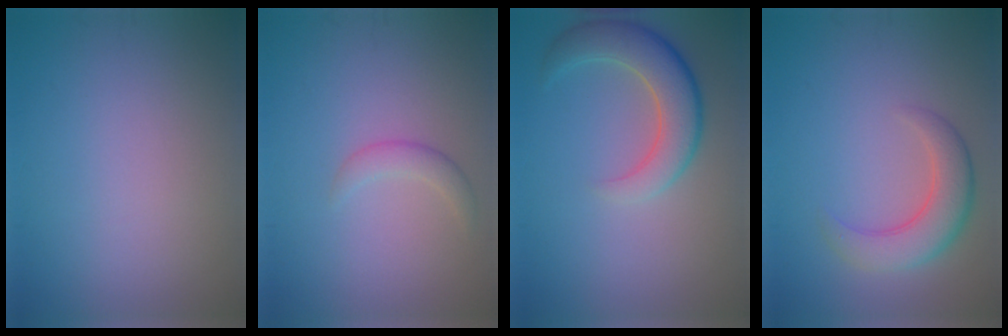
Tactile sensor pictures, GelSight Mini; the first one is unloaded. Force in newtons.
{"total": 1.6, "press": 1.6, "slide": 0.1}
{"total": 5.2, "press": 5.1, "slide": 0.6}
{"total": 4.6, "press": 4.5, "slide": 0.5}